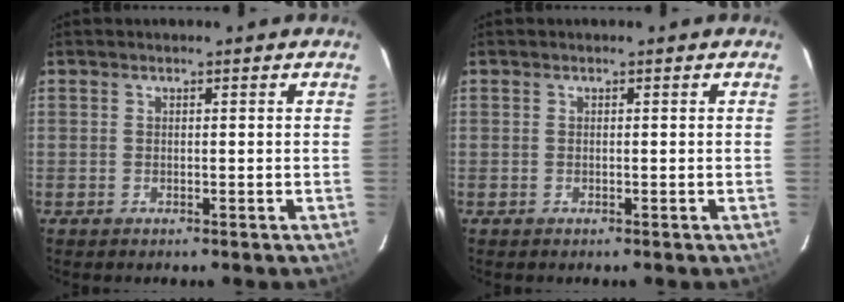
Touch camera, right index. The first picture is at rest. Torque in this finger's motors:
{"motor_torque": [0.00, 0.00, 0.02, 0.00]}